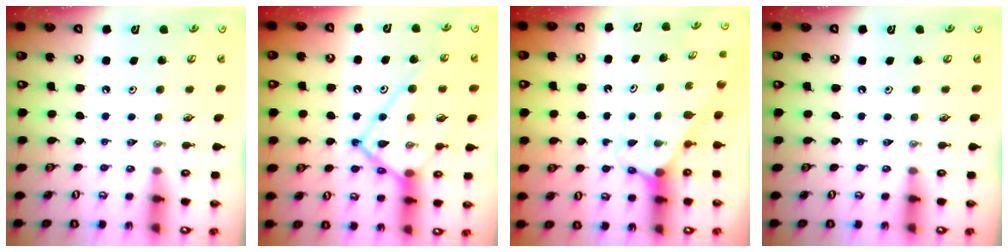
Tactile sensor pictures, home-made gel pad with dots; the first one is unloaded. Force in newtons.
{"total": 15.7, "press": 15.6, "slide": 1.6}
{"total": 4.0, "press": 4.0, "slide": 0.2}
{"total": 0.0}